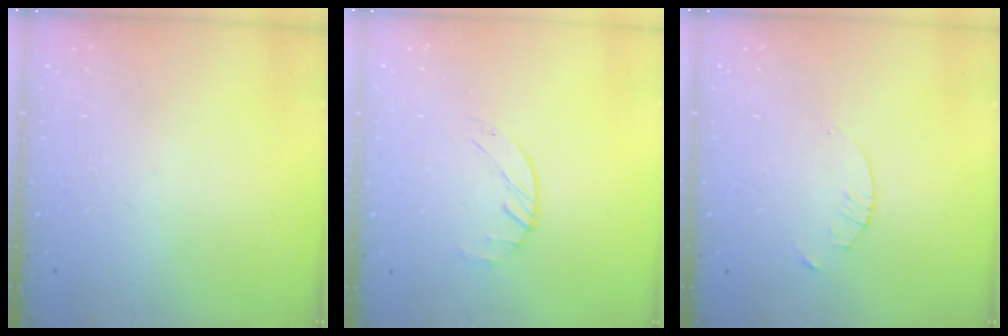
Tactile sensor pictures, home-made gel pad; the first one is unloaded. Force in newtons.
{"total": 1.9, "press": 1.9, "slide": 0.3}
{"total": 1.3, "press": 1.3, "slide": 0.2}